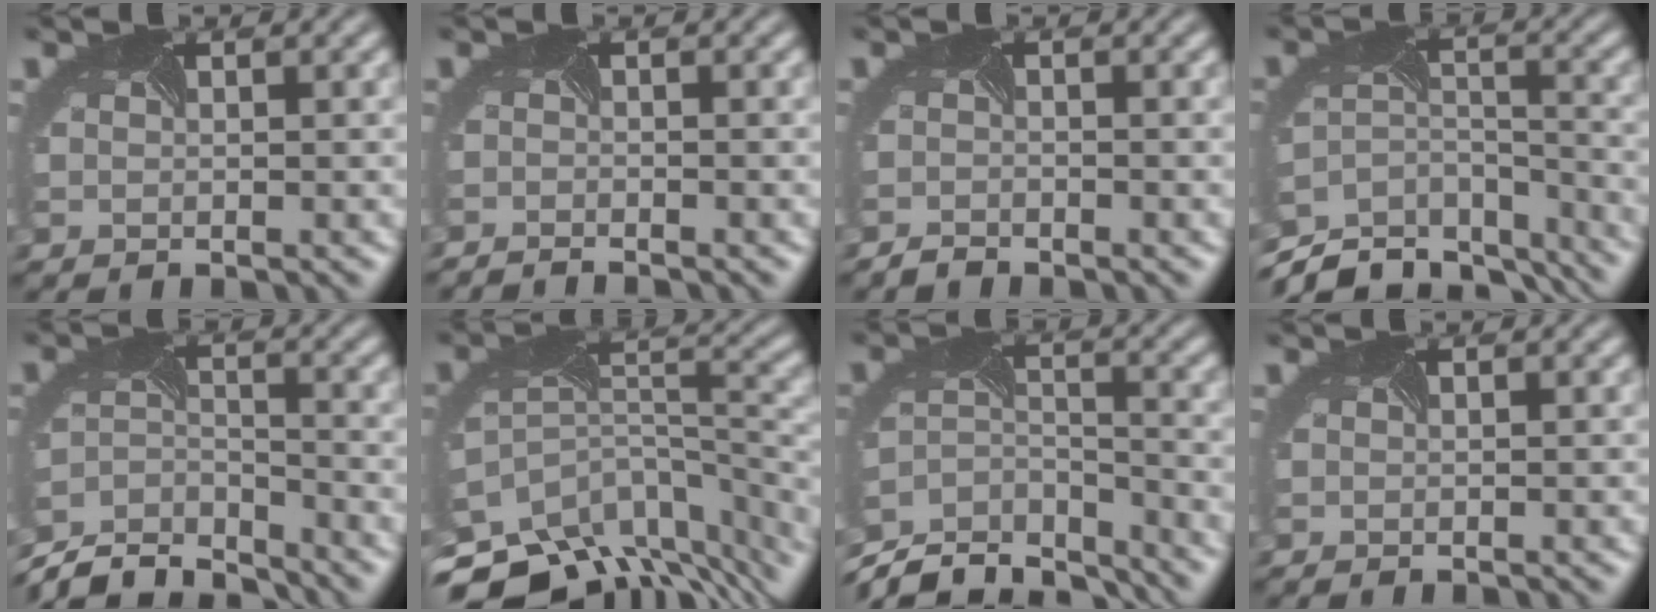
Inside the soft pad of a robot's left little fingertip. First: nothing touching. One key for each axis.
{"total": 2.4, "fx": -2.4, "fy": -0.4, "fz": -0.2, "tx": -0.003, "ty": -0.011, "tz": -0.038}
{"total": 1.8, "fx": -1.7, "fy": 0.0, "fz": -0.5, "tx": -0.003, "ty": -0.004, "tz": -0.036}
{"total": 9.7, "fx": -9.1, "fy": 2.7, "fz": 1.7, "tx": -0.037, "ty": 0.003, "tz": -0.132}
{"total": 7.3, "fx": -7.2, "fy": 1.0, "fz": 0.9, "tx": -0.029, "ty": -0.009, "tz": -0.135}
{"total": 10.4, "fx": -7.9, "fy": 5.3, "fz": 4.2, "tx": -0.104, "ty": -0.009, "tz": -0.119}
{"total": 8.8, "fx": -8.5, "fy": 1.9, "fz": 1.7, "tx": -0.048, "ty": -0.006, "tz": -0.142}
{"total": 0.0}